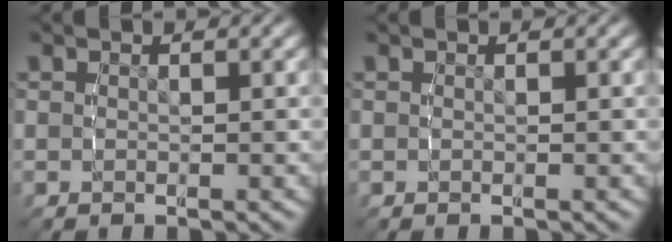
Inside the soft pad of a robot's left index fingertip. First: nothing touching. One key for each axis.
{"total": 0.0}